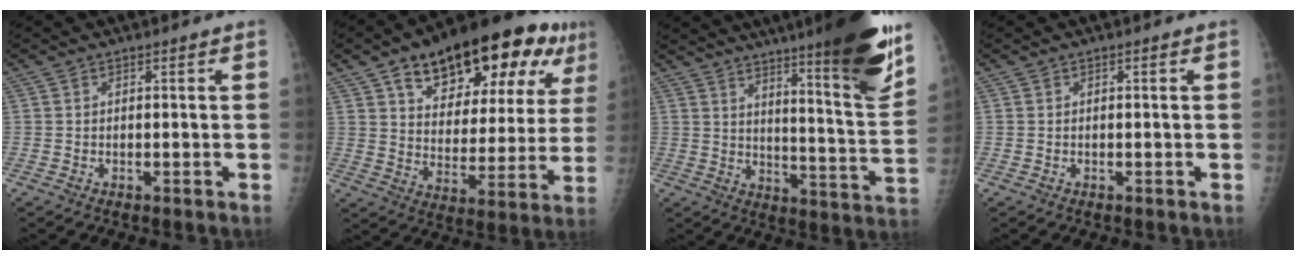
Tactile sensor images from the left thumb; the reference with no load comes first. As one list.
[{"total": 25.6, "force": [13.4, 12.0, 18.3], "torque": [-0.231, -0.008, 0.201]}, {"total": 22.0, "force": [14.6, 2.0, 16.4], "torque": [-0.208, -0.076, 0.210]}, {"total": 0.0}]